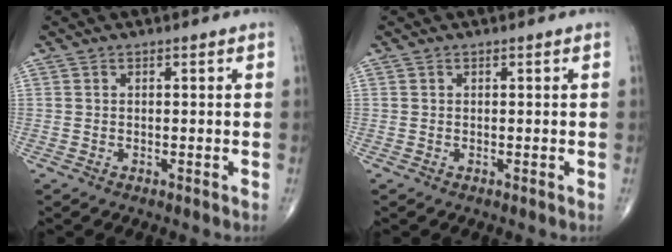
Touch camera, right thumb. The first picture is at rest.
{"total": 0.0}